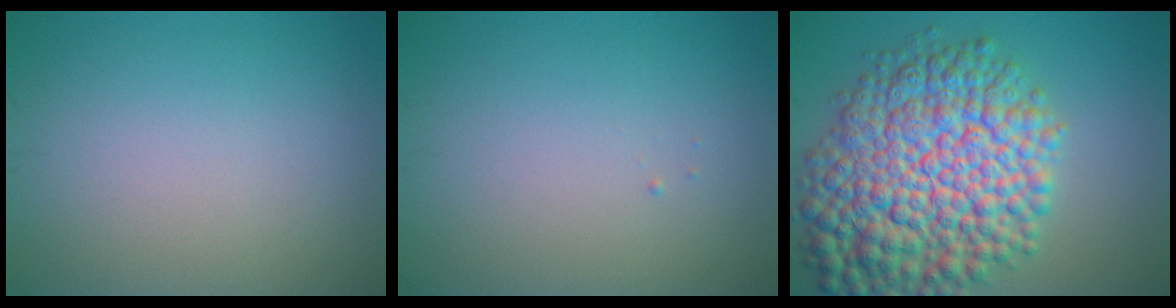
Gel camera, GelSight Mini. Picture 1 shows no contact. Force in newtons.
{"total": 0.0}
{"total": 13.4, "press": 13.4, "slide": 0.4}